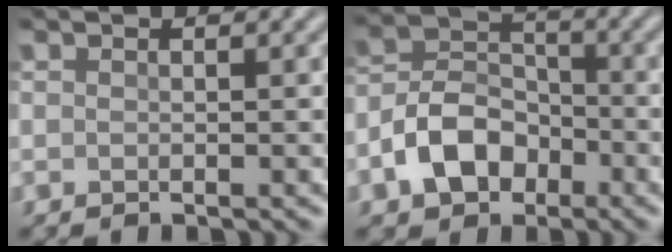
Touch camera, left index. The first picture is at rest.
{"total": 5.8, "force": [-2.7, 4.0, 3.1], "torque": [-0.052, 0.003, -0.058]}